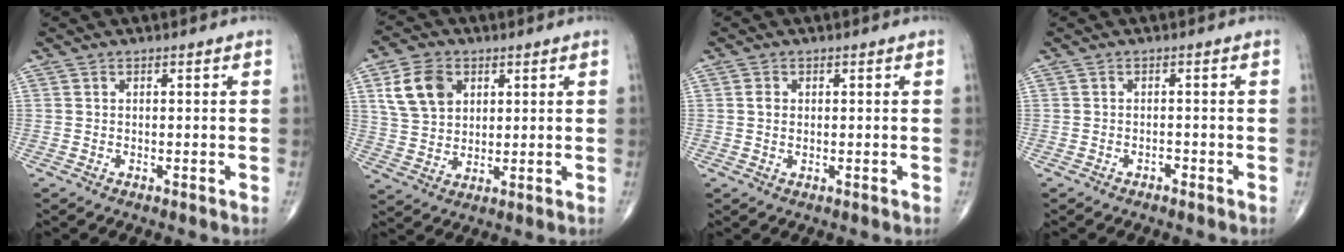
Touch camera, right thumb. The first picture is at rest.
{"total": 9.6, "force": [3.6, 7.0, 5.5], "torque": [-0.086, -0.008, 0.073]}
{"total": 1.9, "force": [0.3, 1.3, 1.3], "torque": [-0.020, -0.002, 0.005]}
{"total": 0.9, "force": [-0.7, 0.5, 0.3], "torque": [-0.002, 0.003, -0.014]}